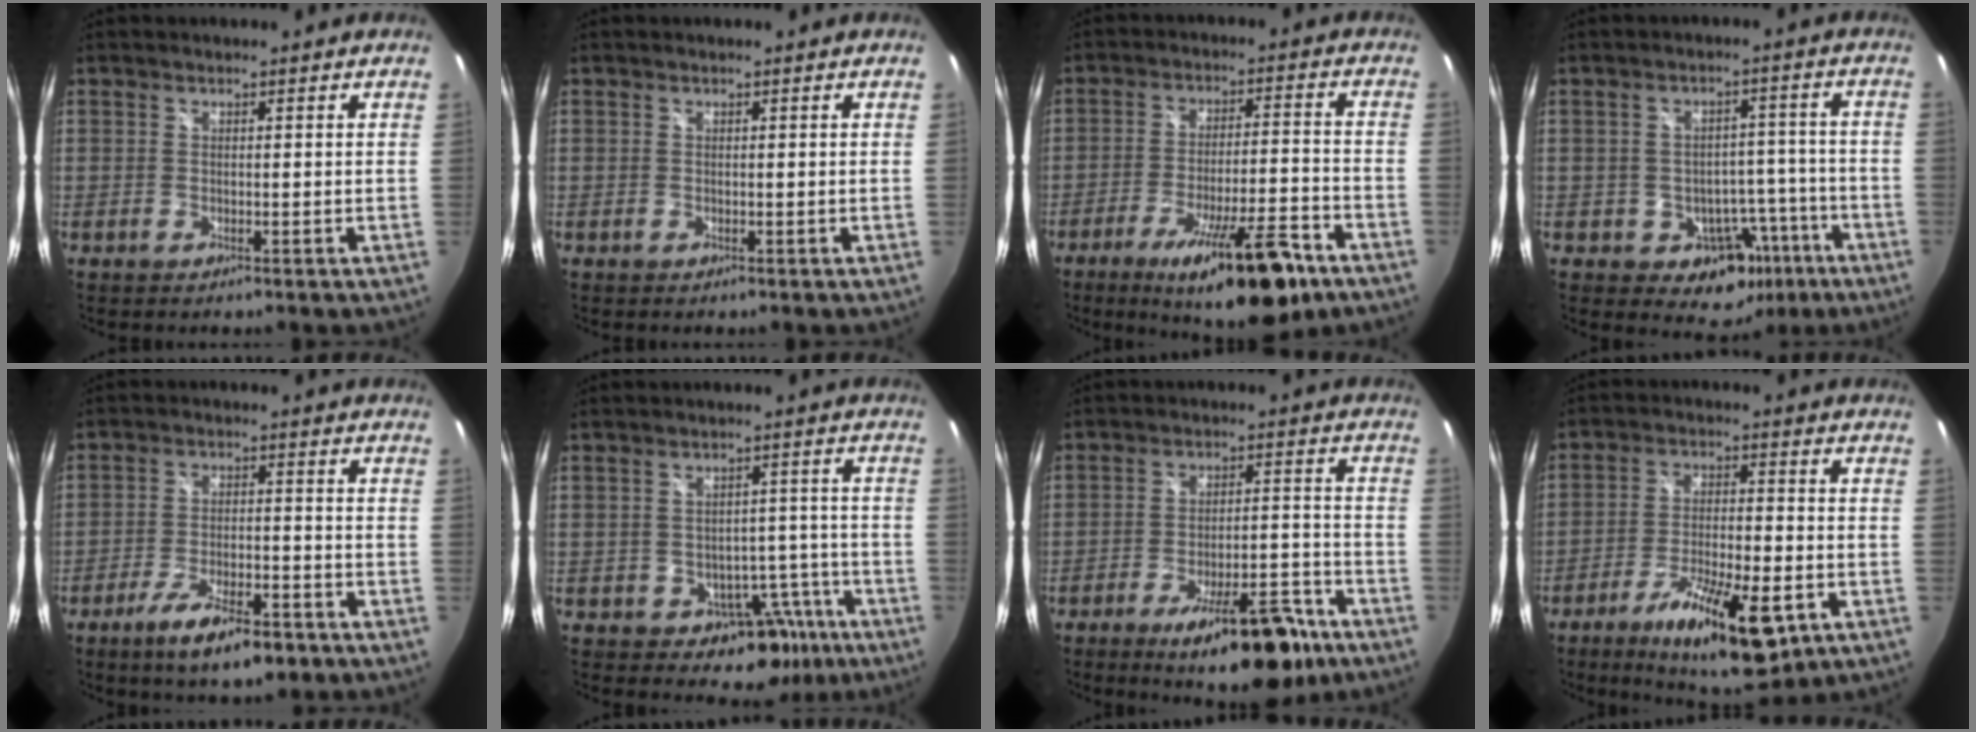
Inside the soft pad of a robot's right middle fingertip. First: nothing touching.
{"total": 0.0}
{"total": 20.1, "force": [-12.2, 3.6, 15.6], "torque": [-0.263, -0.037, -0.188]}
{"total": 9.6, "force": [-4.7, 7.5, 3.6], "torque": [-0.052, 0.037, -0.039]}
{"total": 10.5, "force": [-6.9, 3.1, 7.3], "torque": [-0.148, -0.019, -0.113]}
{"total": 9.1, "force": [-5.2, 6.6, 3.6], "torque": [-0.046, 0.038, -0.046]}
{"total": 15.8, "force": [-10.6, 4.6, 10.7], "torque": [-0.156, -0.003, -0.147]}
{"total": 16.3, "force": [-8.6, 4.6, 13.0], "torque": [-0.232, -0.029, -0.135]}